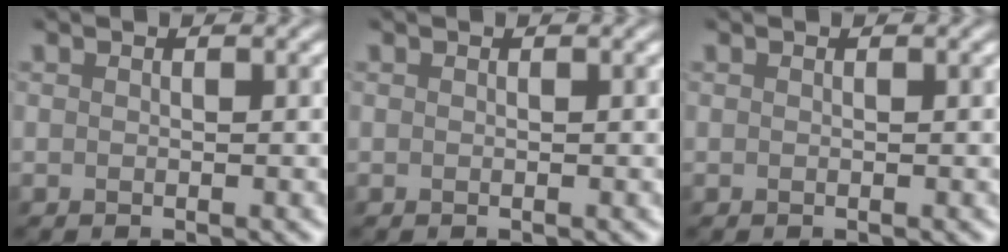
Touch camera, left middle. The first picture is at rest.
{"total": 0.0}
{"total": 0.0}